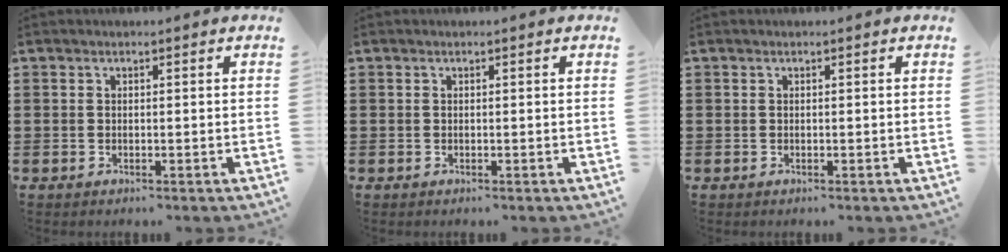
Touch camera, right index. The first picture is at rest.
{"total": 0.0}
{"total": 0.0}